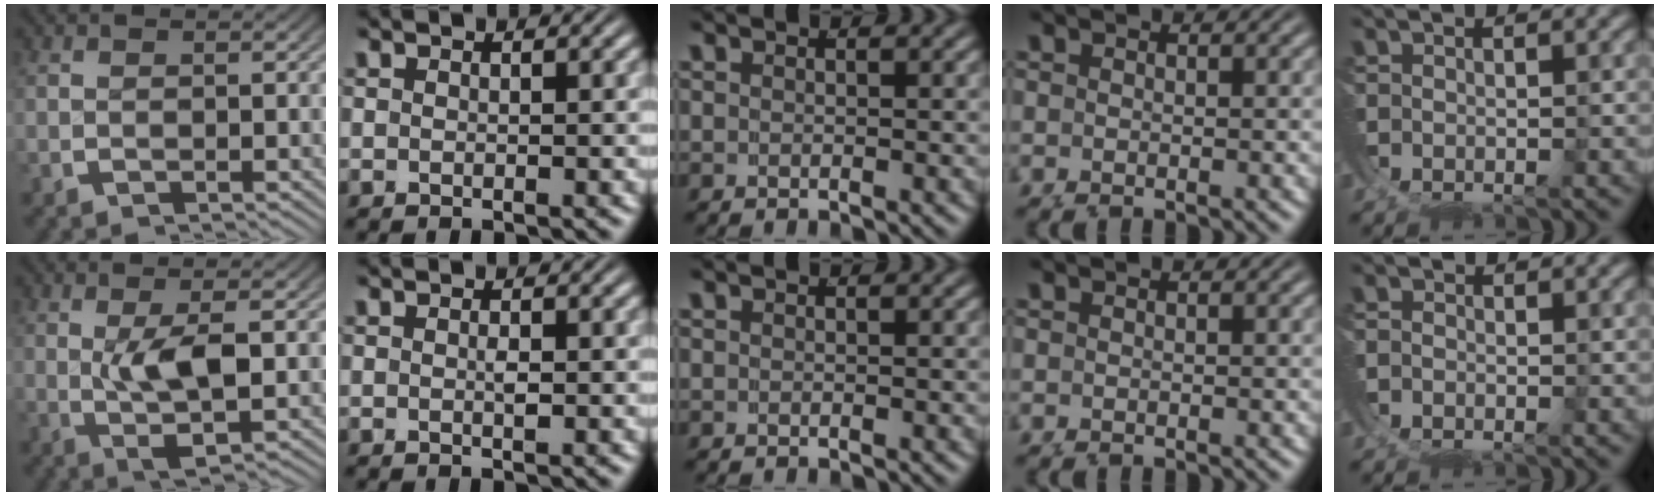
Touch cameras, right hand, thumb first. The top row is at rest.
{"thumb": {"total": 5.2, "force": [0.2, 2.2, 4.7], "torque": [-0.093, -0.014, 0.007]}, "index": {"total": 0.6, "force": [0.0, -0.2, 0.6], "torque": [-0.007, -0.004, -0.001]}, "little": {"total": 0.8, "force": [-0.4, 0.7, 0.2], "torque": [-0.005, 0.000, -0.013]}}